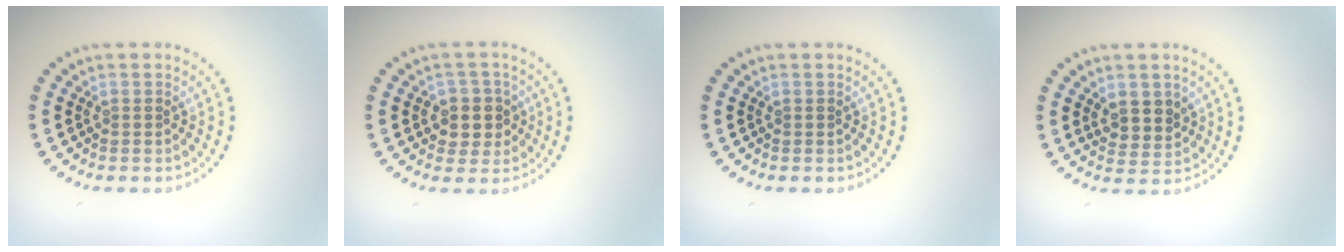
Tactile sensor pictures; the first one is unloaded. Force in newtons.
{"total": 3.0, "press": 2.8, "slide": 1.1}
{"total": 0.0}
{"total": 2.5, "press": 2.3, "slide": 1.0}